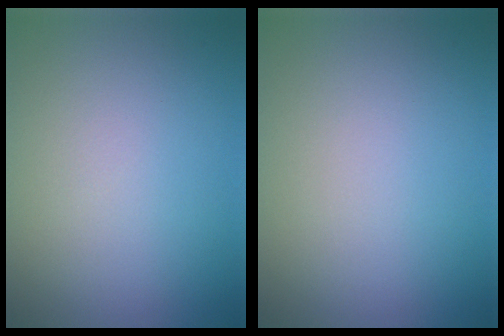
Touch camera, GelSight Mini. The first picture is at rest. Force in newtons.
{"total": 0.0}